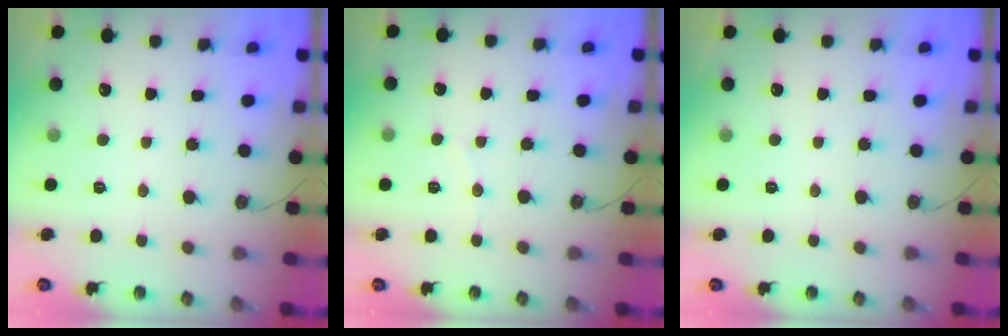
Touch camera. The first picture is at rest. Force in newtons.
{"total": 2.7, "press": 2.7, "slide": 0.3}
{"total": 0.0}